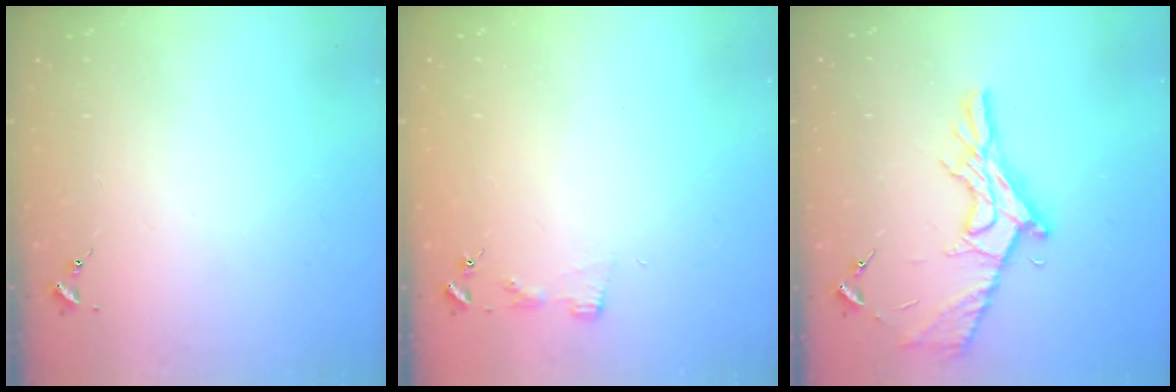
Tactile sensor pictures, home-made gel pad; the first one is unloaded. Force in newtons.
{"total": 2.9, "press": 2.9, "slide": 0.3}
{"total": 13.9, "press": 13.9, "slide": 0.7}